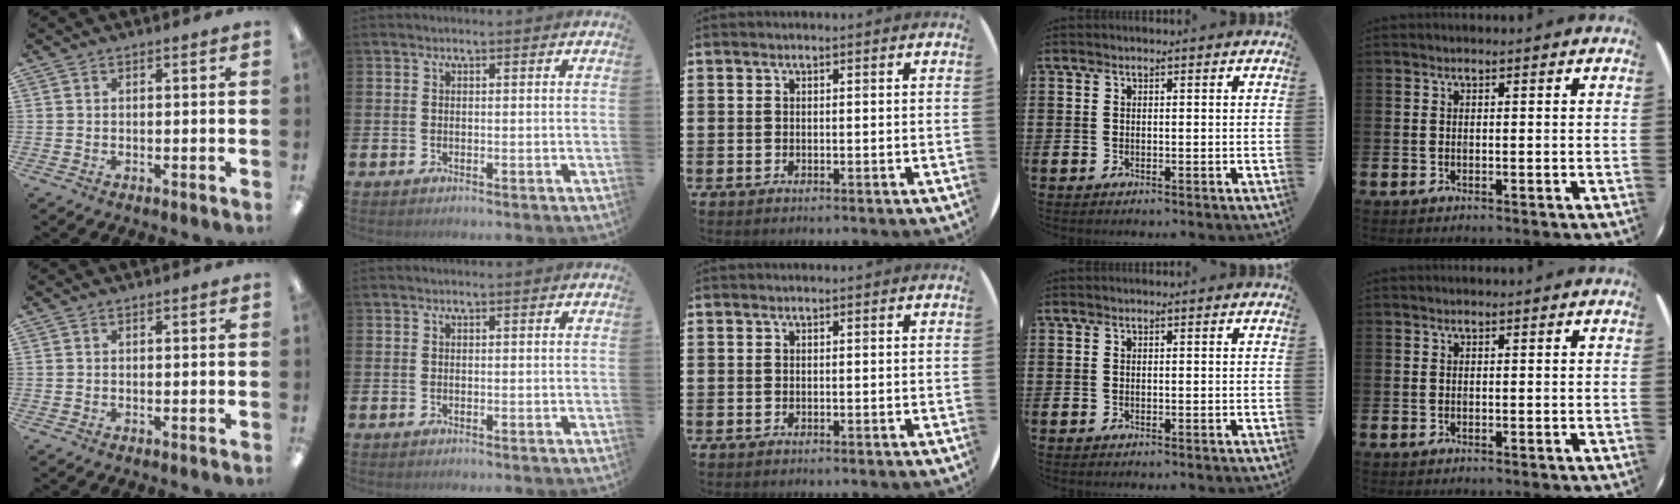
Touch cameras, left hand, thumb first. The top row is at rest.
{}